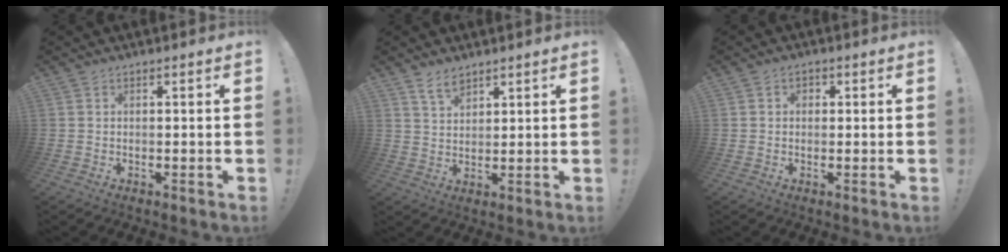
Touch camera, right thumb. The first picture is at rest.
{"total": 4.7, "force": [3.9, 1.9, 2.0], "torque": [-0.033, -0.022, 0.070]}
{"total": 2.1, "force": [0.2, 1.9, 0.9], "torque": [-0.009, 0.004, 0.002]}